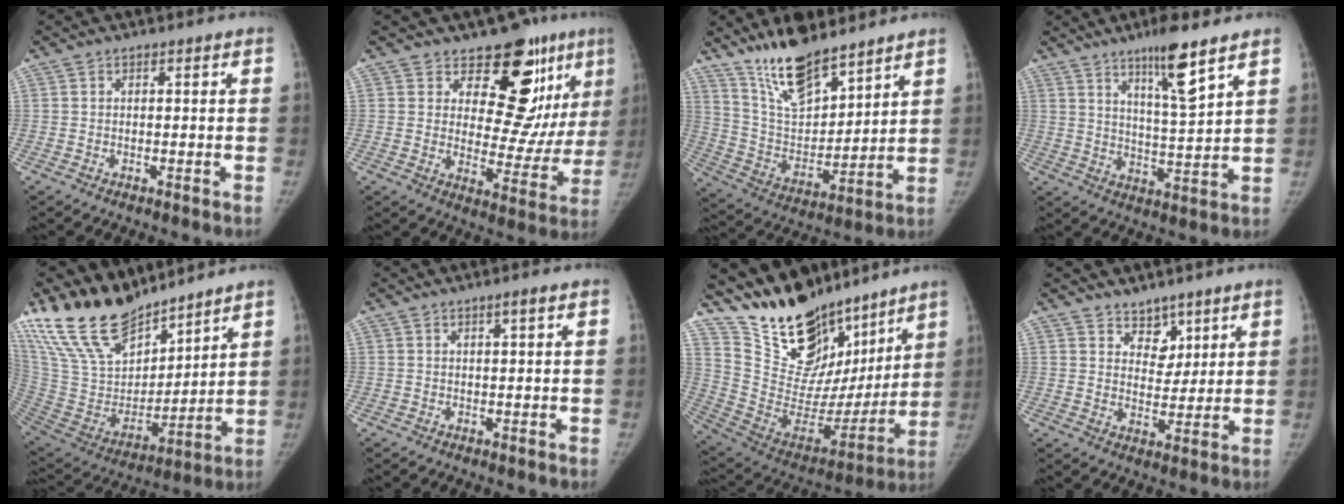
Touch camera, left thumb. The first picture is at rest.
{"total": 15.0, "force": [8.9, 7.4, 9.5], "torque": [-0.061, -0.060, 0.124]}
{"total": 16.0, "force": [12.5, 5.4, 8.4], "torque": [-0.113, -0.077, 0.237]}
{"total": 10.2, "force": [6.6, 1.0, 7.8], "torque": [-0.125, -0.047, 0.113]}
{"total": 21.3, "force": [17.7, 8.5, 8.3], "torque": [-0.126, -0.086, 0.347]}
{"total": 1.3, "force": [0.6, 0.0, 1.1], "torque": [-0.018, -0.001, 0.010]}
{"total": 26.2, "force": [20.2, 12.7, 10.8], "torque": [-0.140, -0.099, 0.340]}
{"total": 5.6, "force": [4.1, 3.6, 1.3], "torque": [0.014, -0.030, 0.070]}